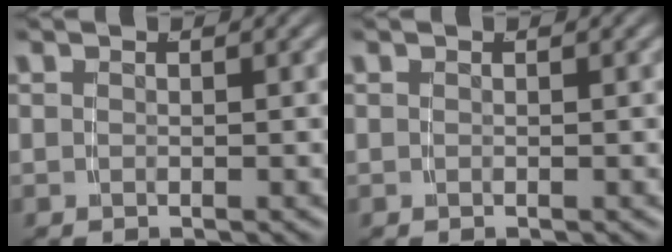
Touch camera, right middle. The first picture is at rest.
{"total": 0.0}